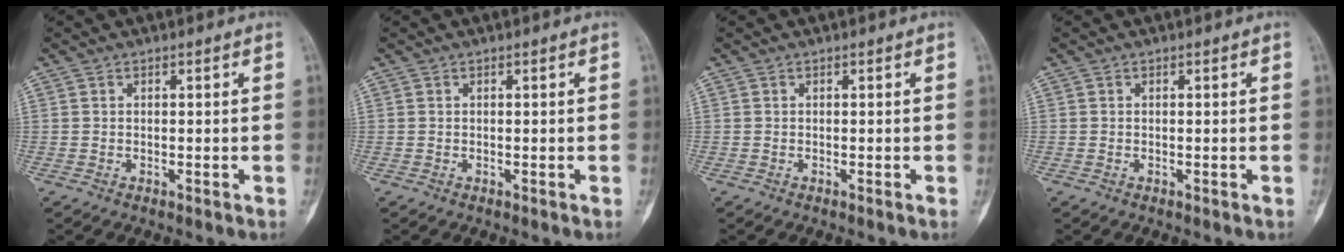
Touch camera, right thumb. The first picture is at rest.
{"total": 0.0}
{"total": 0.0}
{"total": 0.0}